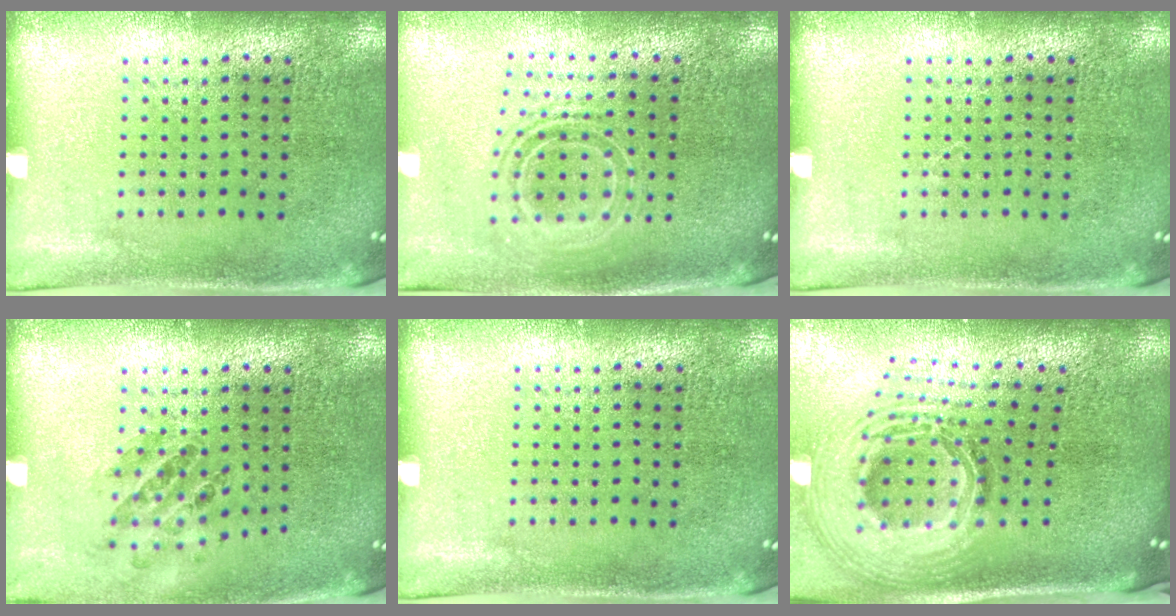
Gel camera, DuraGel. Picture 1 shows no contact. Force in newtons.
{"total": 1.7, "press": 1.2, "slide": 1.1}
{"total": 0.0}
{"total": 0.9, "press": 0.9, "slide": 0.0}
{"total": 0.0}
{"total": 2.9, "press": 2.1, "slide": 2.1}